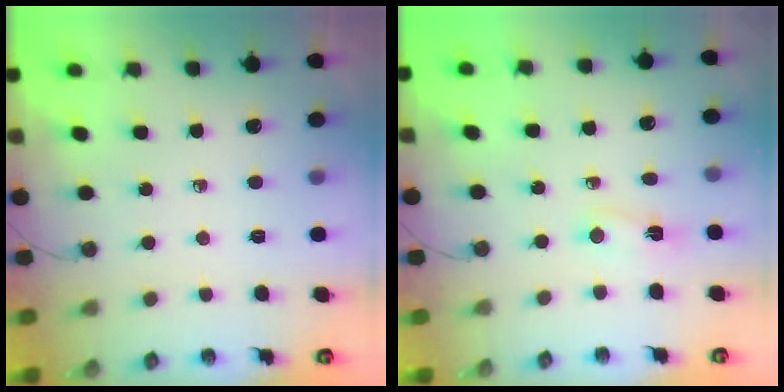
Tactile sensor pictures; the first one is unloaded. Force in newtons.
{"total": 3.8, "press": 3.8, "slide": 0.6}